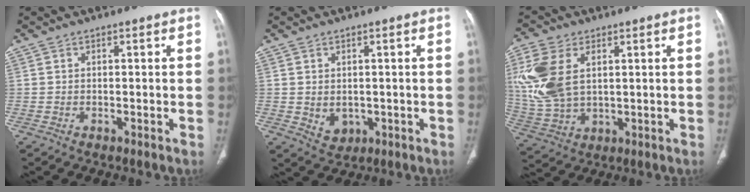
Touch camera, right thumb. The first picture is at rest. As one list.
[{"total": 3.7, "force": [-0.2, 2.9, 2.3], "torque": [-0.029, -0.005, 0.013]}, {"total": 14.0, "force": [3.5, 8.6, 10.5], "torque": [-0.241, -0.002, 0.079]}]